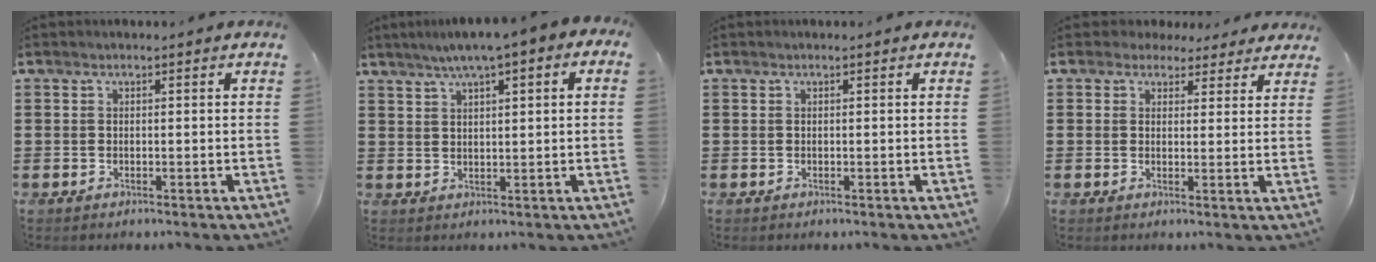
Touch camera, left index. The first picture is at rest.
{"total": 3.5, "force": [1.7, 0.6, 3.0], "torque": [-0.060, -0.002, 0.026]}
{"total": 0.0}
{"total": 3.0, "force": [2.4, 1.6, 0.6], "torque": [-0.022, 0.002, 0.045]}